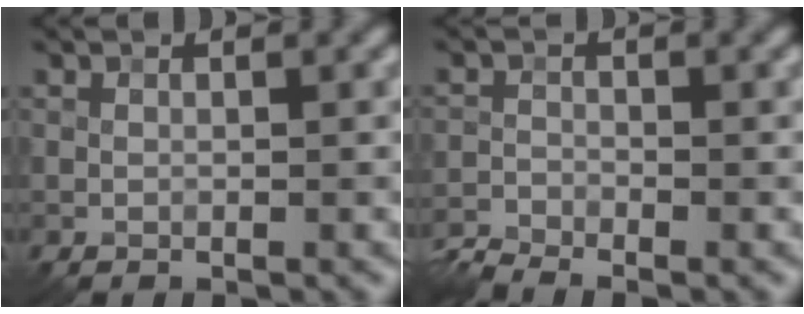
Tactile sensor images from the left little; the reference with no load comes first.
{"total": 3.1, "force": [-2.8, 0.6, 1.1], "torque": [-0.029, -0.009, -0.068]}